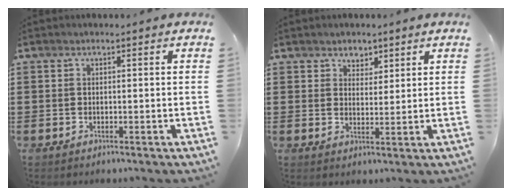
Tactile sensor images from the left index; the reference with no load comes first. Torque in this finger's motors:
{"motor_torque": [0.13, -0.09, 0.01, 0.02]}